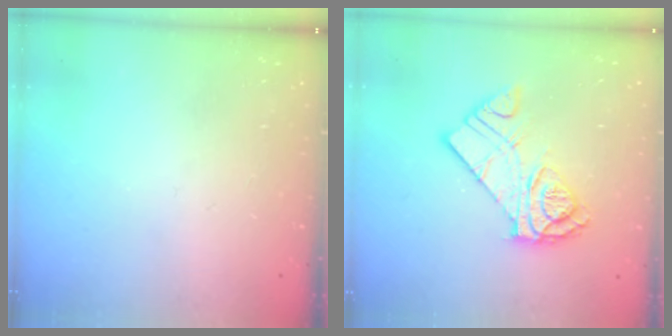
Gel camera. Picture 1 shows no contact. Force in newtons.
{"total": 12.9, "press": 12.9, "slide": 0.7}